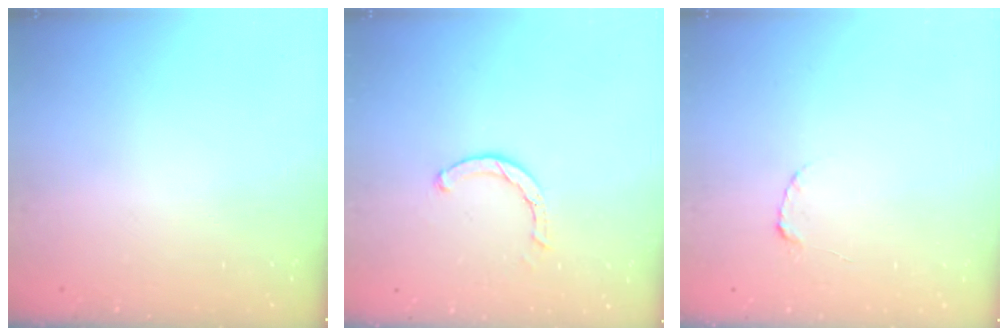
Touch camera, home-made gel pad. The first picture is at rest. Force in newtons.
{"total": 1.6, "press": 1.6, "slide": 0.2}
{"total": 2.2, "press": 2.2, "slide": 0.3}